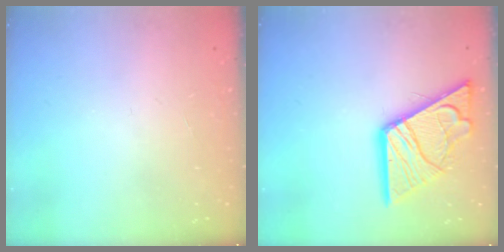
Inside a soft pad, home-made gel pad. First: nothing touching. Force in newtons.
{"total": 17.6, "press": 17.5, "slide": 1.8}